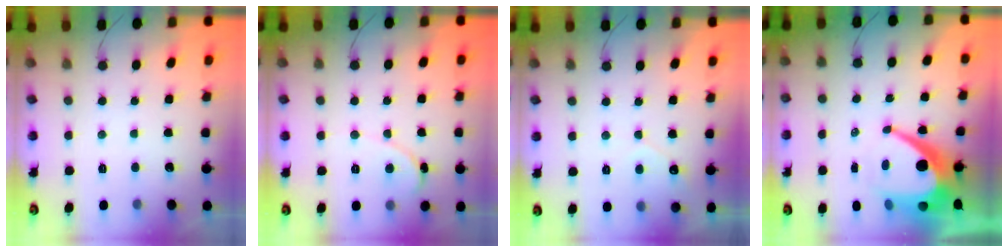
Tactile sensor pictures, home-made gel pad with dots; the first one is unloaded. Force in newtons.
{"total": 1.0, "press": 1.0, "slide": 0.1}
{"total": 2.9, "press": 2.9, "slide": 0.1}
{"total": 14.6, "press": 14.6, "slide": 1.0}